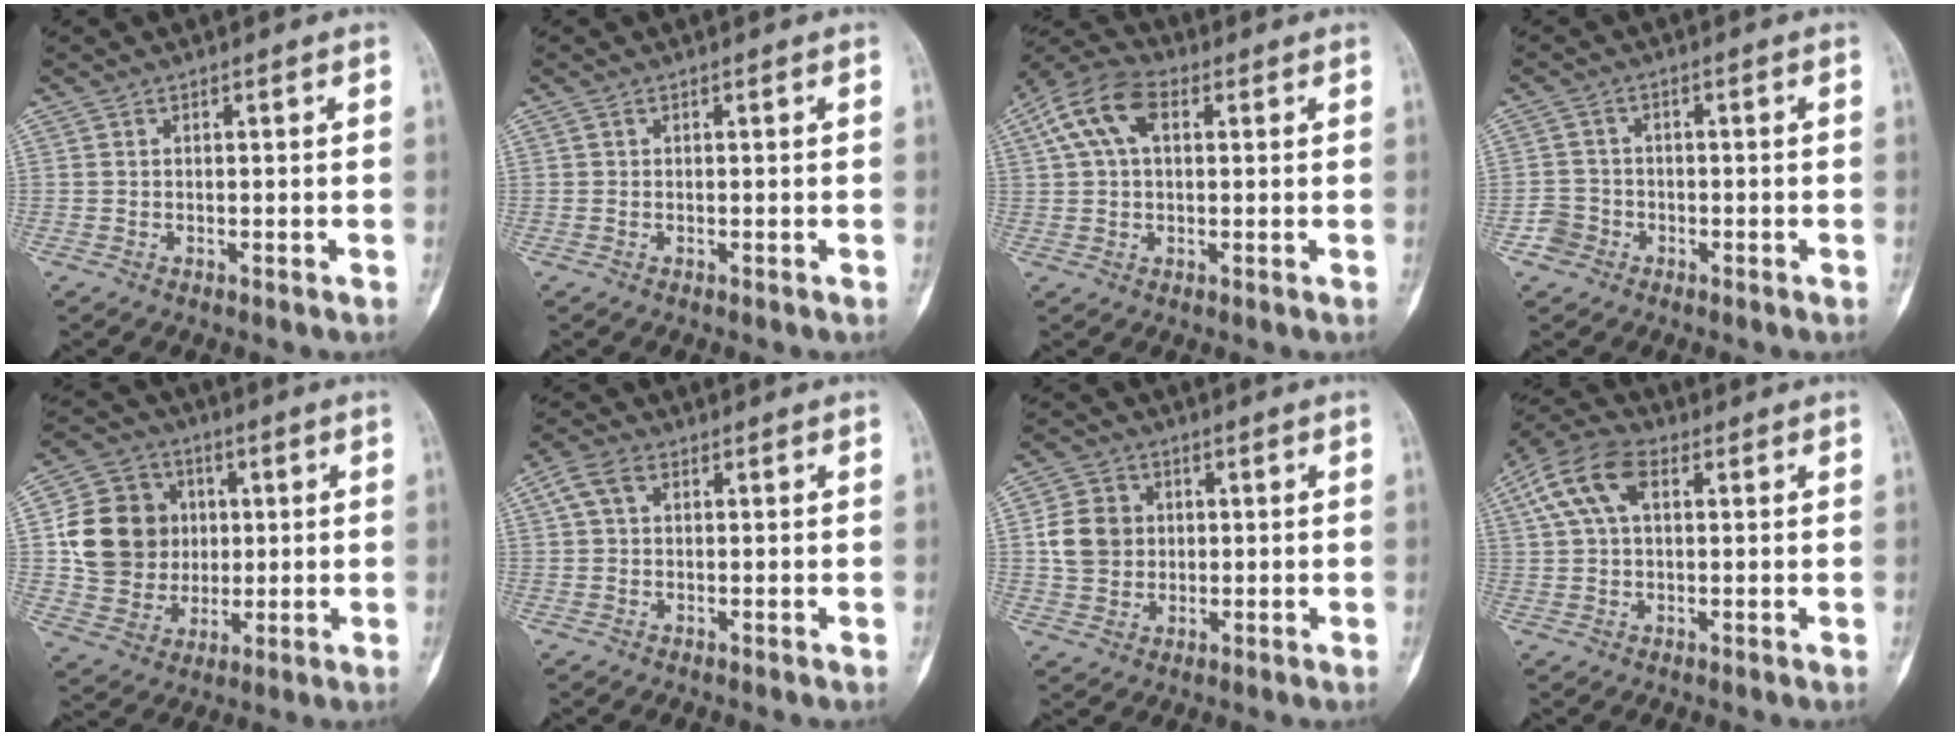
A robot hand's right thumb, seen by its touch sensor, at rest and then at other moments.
{"total": 0.0}
{"total": 10.2, "force": [3.0, 6.0, 7.6], "torque": [-0.155, 0.030, 0.049]}
{"total": 3.2, "force": [-1.7, 2.7, 0.2], "torque": [0.015, 0.014, -0.038]}
{"total": 15.7, "force": [2.0, 13.9, 7.1], "torque": [-0.099, 0.011, 0.043]}
{"total": 4.1, "force": [1.1, 2.8, 2.8], "torque": [-0.060, 0.015, 0.022]}
{"total": 8.1, "force": [0.8, 7.1, 3.8], "torque": [-0.047, 0.003, 0.011]}
{"total": 10.3, "force": [3.2, 5.9, 7.8], "torque": [-0.162, 0.029, 0.054]}